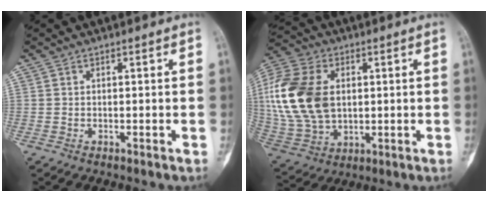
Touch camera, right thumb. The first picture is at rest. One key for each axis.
{"total": 21.1, "fx": 2.6, "fy": 14.3, "fz": 15.3, "tx": -0.325, "ty": -0.005, "tz": 0.057}